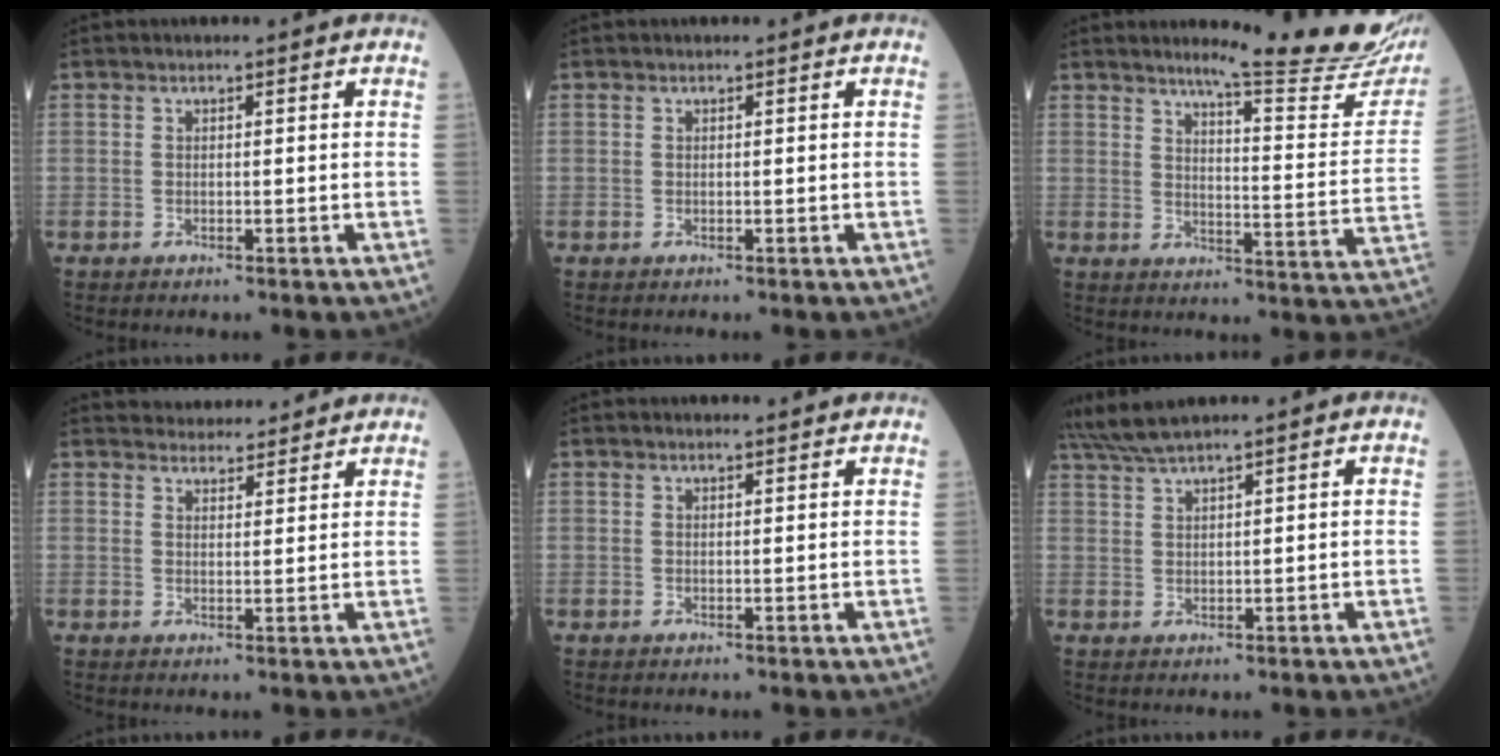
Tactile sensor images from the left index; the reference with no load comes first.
{"total": 0.0}
{"total": 18.2, "force": [16.0, 0.1, 8.6], "torque": [-0.112, -0.089, 0.186]}
{"total": 8.2, "force": [7.8, 1.7, 1.6], "torque": [-0.017, 0.018, 0.100]}
{"total": 2.1, "force": [2.1, 0.1, 0.3], "torque": [-0.009, 0.005, 0.024]}
{"total": 4.5, "force": [3.9, -1.0, 1.9], "torque": [-0.050, 0.016, 0.084]}